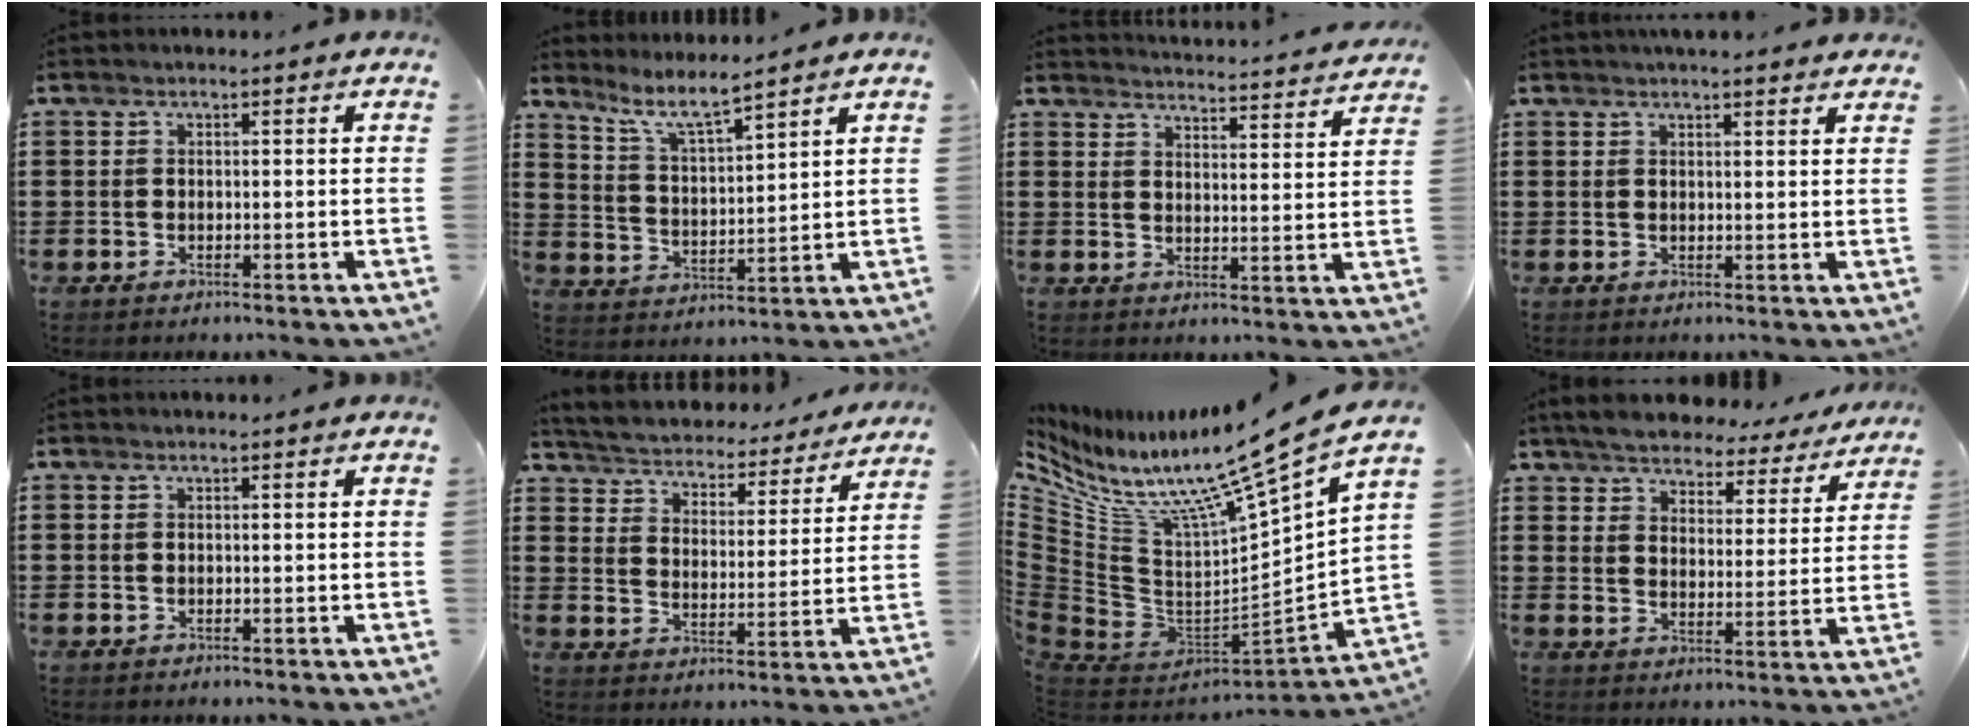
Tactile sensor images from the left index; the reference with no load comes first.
{"total": 6.5, "force": [5.6, 0.7, 3.3], "torque": [-0.083, -0.023, 0.097]}
{"total": 3.8, "force": [3.8, -0.5, 0.0], "torque": [-0.008, -0.035, 0.062]}
{"total": 2.3, "force": [2.2, 0.2, 0.7], "torque": [-0.018, 0.002, 0.042]}
{"total": 0.0}
{"total": 3.6, "force": [3.6, 0.2, -0.1], "torque": [-0.023, -0.035, 0.053]}
{"total": 11.7, "force": [9.1, 0.7, 7.2], "torque": [-0.147, -0.086, 0.138]}
{"total": 5.5, "force": [5.4, 0.8, 0.8], "torque": [-0.046, -0.032, 0.093]}